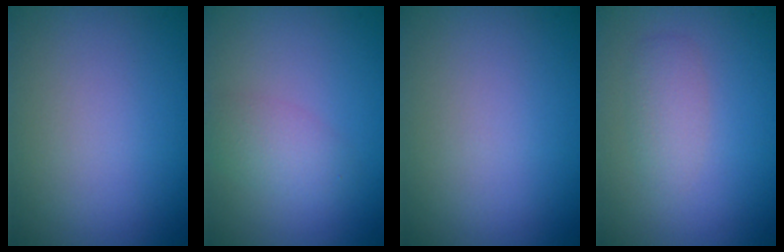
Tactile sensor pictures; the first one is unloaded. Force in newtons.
{"total": 2.2, "press": 2.2, "slide": 0.1}
{"total": 0.0}
{"total": 1.8, "press": 1.8, "slide": 0.1}